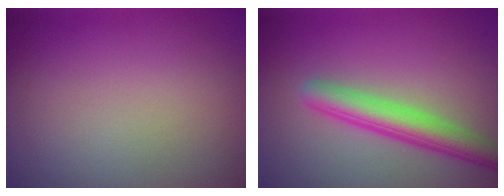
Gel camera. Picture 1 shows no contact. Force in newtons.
{"total": 4.5, "press": 4.5, "slide": 0.2}